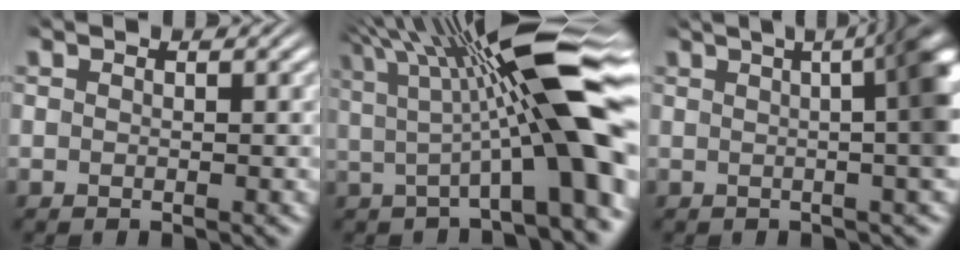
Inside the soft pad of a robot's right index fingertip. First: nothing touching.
{"total": 11.6, "force": [2.8, 2.0, 11.1], "torque": [-0.153, 0.019, 0.042]}
{"total": 14.3, "force": [4.5, 6.8, 11.8], "torque": [-0.107, 0.053, 0.041]}